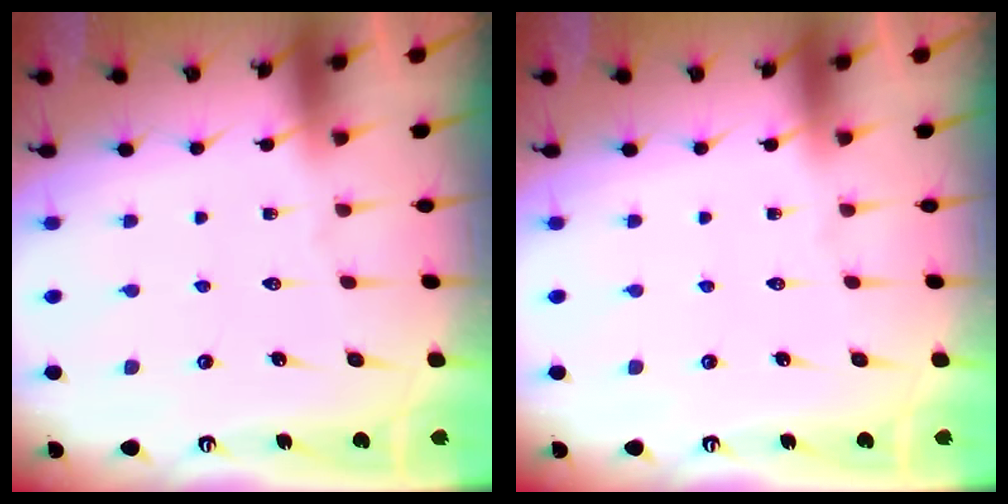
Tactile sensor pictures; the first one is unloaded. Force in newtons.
{"total": 0.0}